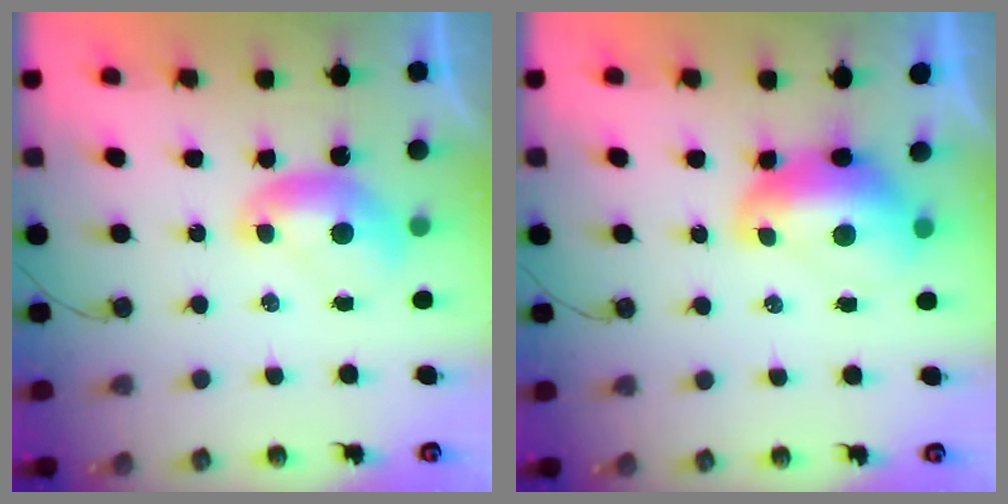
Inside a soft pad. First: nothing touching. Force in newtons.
{"total": 2.8, "press": 2.8, "slide": 0.7}